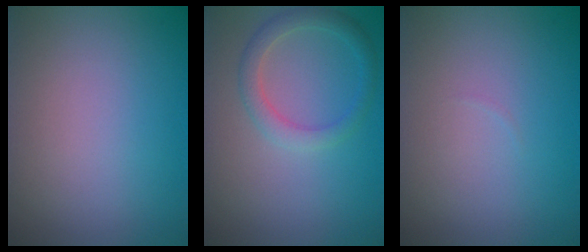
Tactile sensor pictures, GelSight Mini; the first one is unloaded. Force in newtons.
{"total": 2.3, "press": 2.3, "slide": 0.1}
{"total": 0.0}